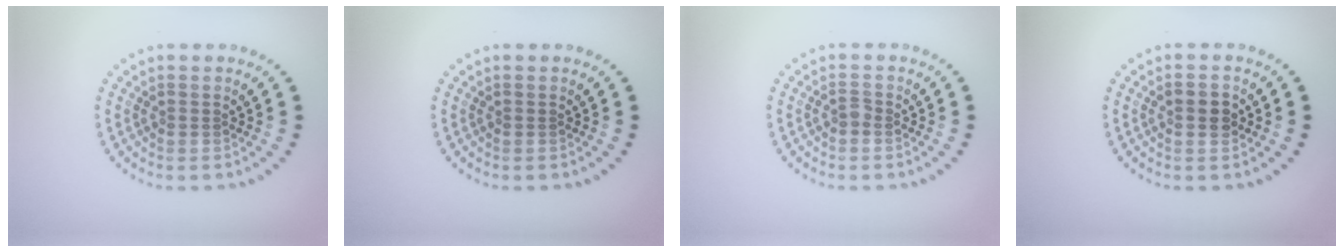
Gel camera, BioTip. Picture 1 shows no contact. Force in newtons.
{"total": 0.0}
{"total": 0.6, "press": 0.5, "slide": 0.3}
{"total": 2.4, "press": 2.4, "slide": 0.2}